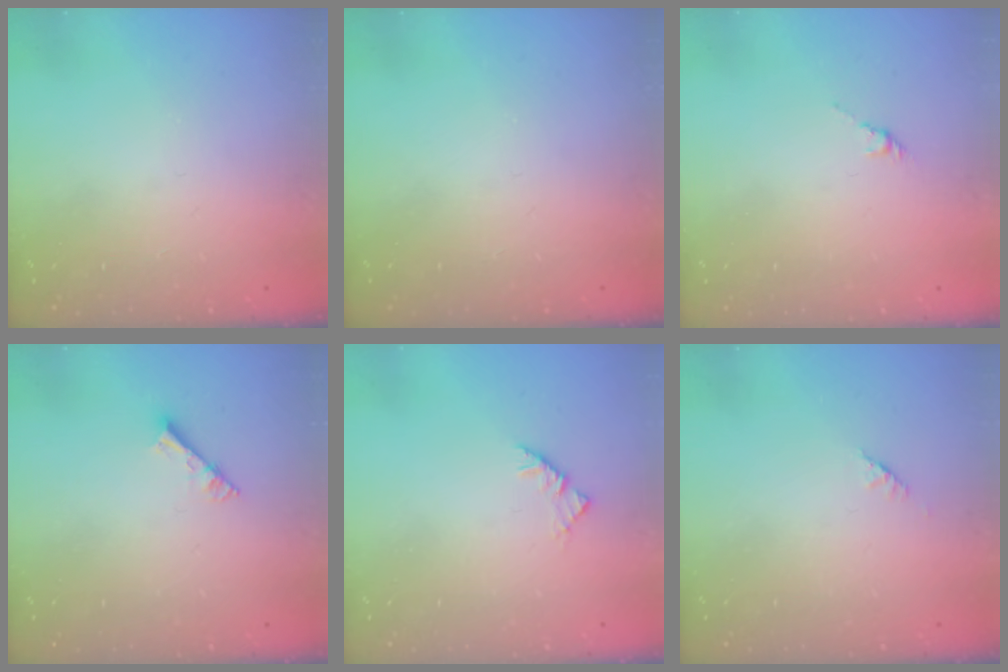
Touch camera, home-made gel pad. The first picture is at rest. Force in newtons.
{"total": 0.0}
{"total": 3.3, "press": 3.2, "slide": 0.8}
{"total": 3.0, "press": 3.0, "slide": 0.4}
{"total": 2.9, "press": 2.8, "slide": 0.7}
{"total": 1.4, "press": 1.3, "slide": 0.5}